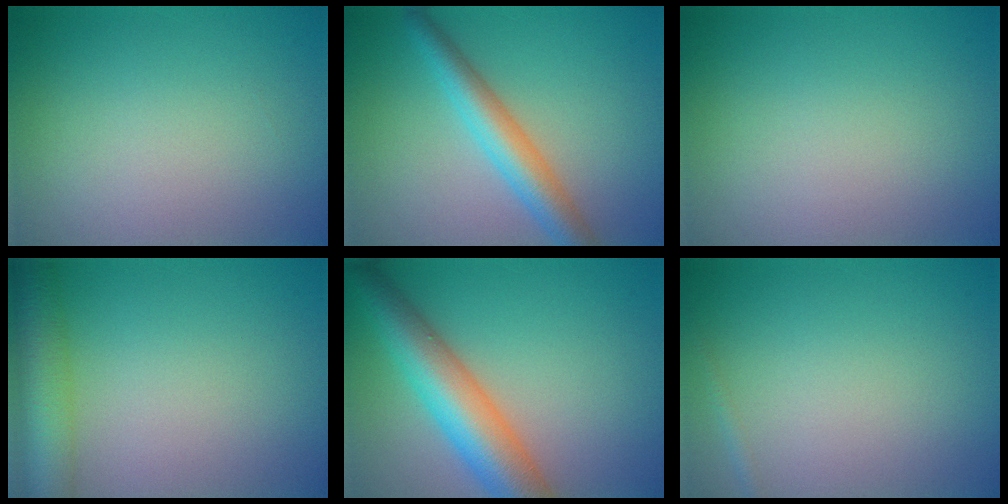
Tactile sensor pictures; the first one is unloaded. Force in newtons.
{"total": 4.6, "press": 4.6, "slide": 0.2}
{"total": 0.0}
{"total": 6.9, "press": 6.9, "slide": 0.2}
{"total": 8.5, "press": 8.5, "slide": 0.2}
{"total": 0.8, "press": 0.8, "slide": 0.0}